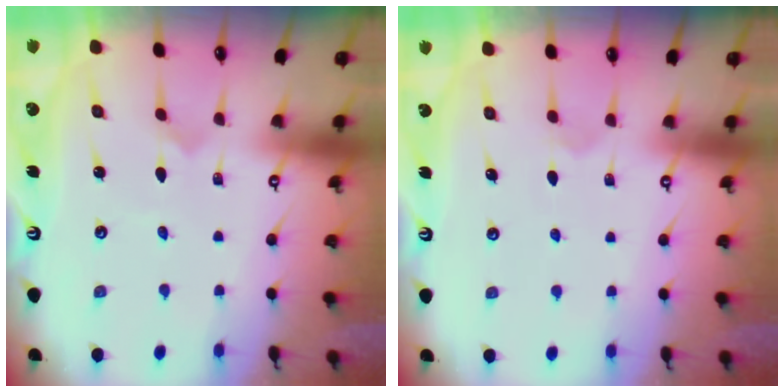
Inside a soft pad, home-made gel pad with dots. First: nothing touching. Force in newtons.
{"total": 4.5, "press": 4.5, "slide": 0.5}